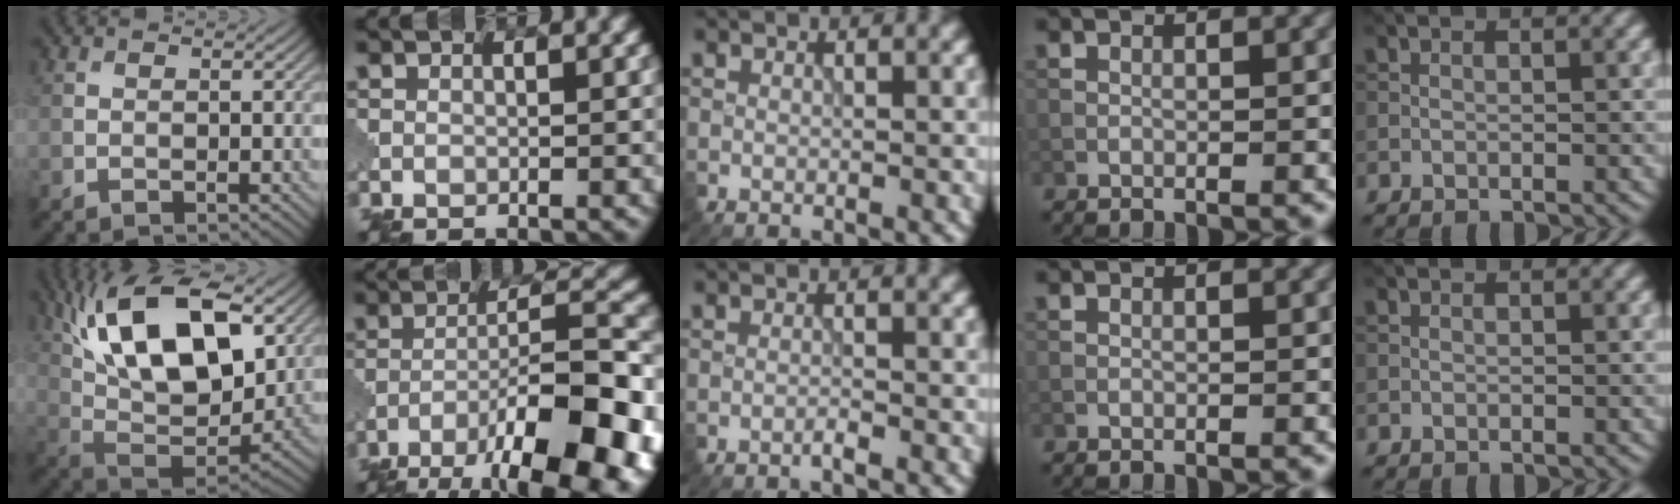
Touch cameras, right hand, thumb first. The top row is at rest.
{"thumb": {"total": 17.8, "force": [7.8, 8.3, 13.6], "torque": [-0.256, 0.020, 0.129]}, "index": {"total": 15.1, "force": [-8.9, 4.3, 11.4], "torque": [-0.177, 0.007, -0.130]}, "middle": {"total": 0.7, "force": [-0.5, 0.0, 0.5], "torque": [-0.009, 0.003, -0.012]}}